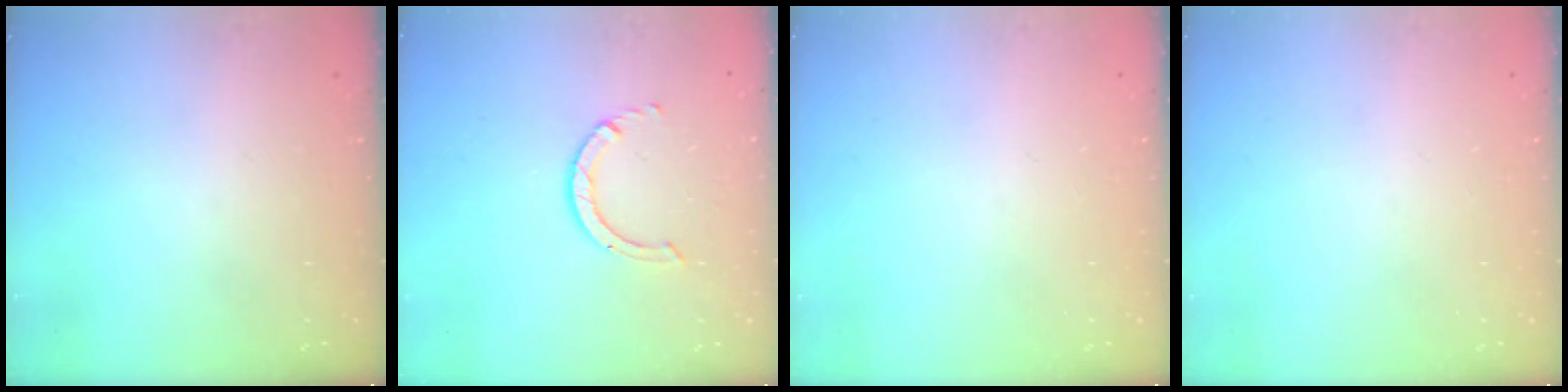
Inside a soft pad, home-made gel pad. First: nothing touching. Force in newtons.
{"total": 3.5, "press": 3.5, "slide": 0.6}
{"total": 0.0}
{"total": 0.0}